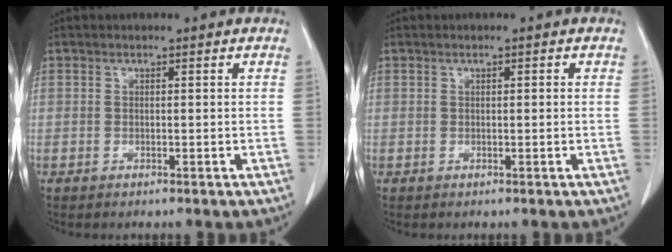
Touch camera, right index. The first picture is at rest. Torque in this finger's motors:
{"motor_torque": [-0.17, 0.09, 0.01, -0.01]}